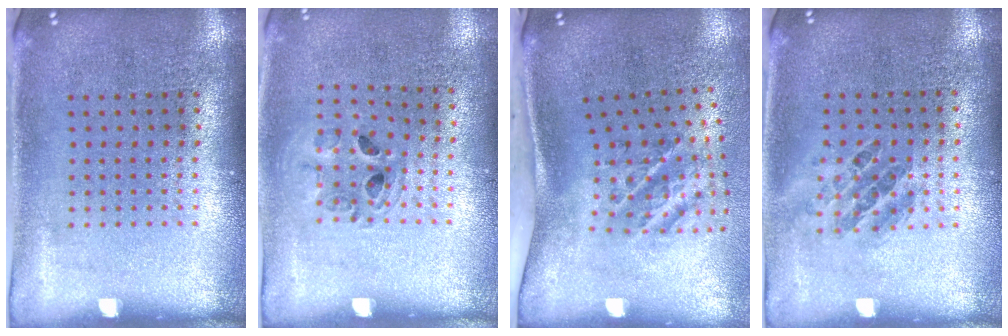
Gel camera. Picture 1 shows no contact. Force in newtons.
{"total": 0.9, "press": 0.9, "slide": 0.2}
{"total": 2.4, "press": 1.3, "slide": 2.0}
{"total": 1.0, "press": 0.8, "slide": 0.6}